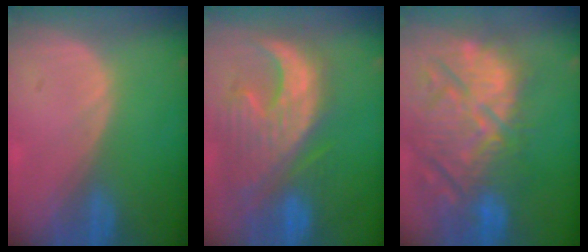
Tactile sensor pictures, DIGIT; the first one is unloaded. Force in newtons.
{"total": 12.8, "press": 11.2, "slide": 6.2}
{"total": 15.0, "press": 12.9, "slide": 7.5}